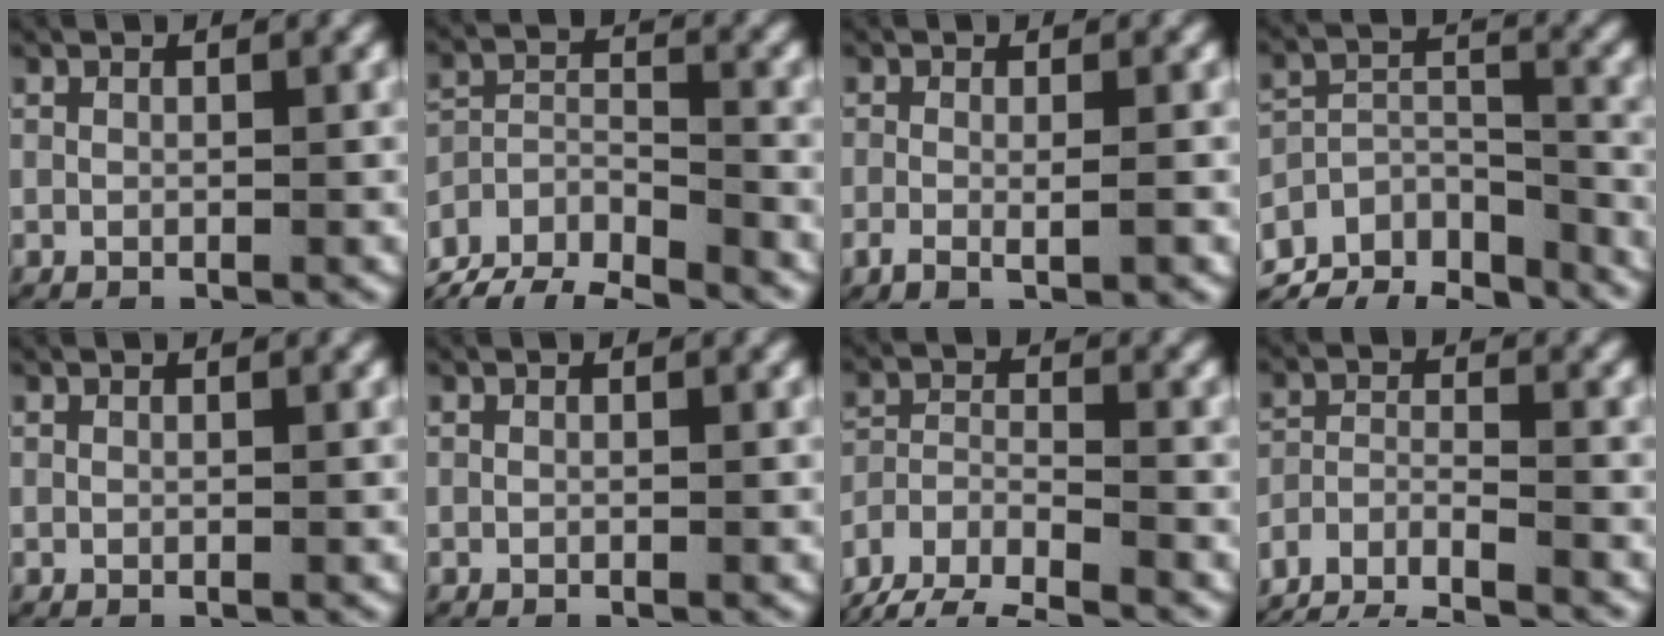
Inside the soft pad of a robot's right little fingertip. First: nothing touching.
{"total": 11.3, "force": [-7.6, 7.4, 3.8], "torque": [-0.089, -0.048, -0.124]}
{"total": 2.3, "force": [-1.0, 0.8, 1.9], "torque": [-0.046, -0.011, -0.013]}
{"total": 13.7, "force": [-9.0, 7.9, 6.6], "torque": [-0.110, -0.042, -0.131]}
{"total": 0.0}
{"total": 0.0}
{"total": 7.4, "force": [-4.6, 5.4, 2.2], "torque": [-0.059, -0.020, -0.085]}
{"total": 11.7, "force": [-10.4, 4.8, 2.6], "torque": [-0.050, -0.033, -0.165]}